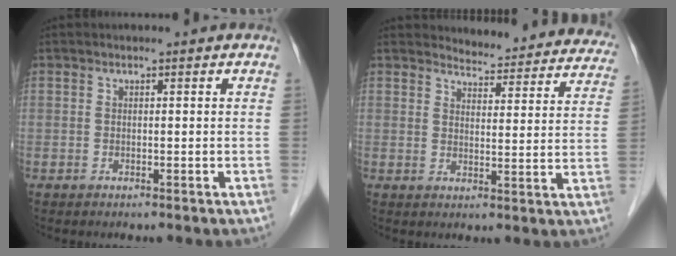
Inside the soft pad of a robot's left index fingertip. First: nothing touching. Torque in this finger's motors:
{"motor_torque": [0.38, -0.68, 0.07, 0.00]}